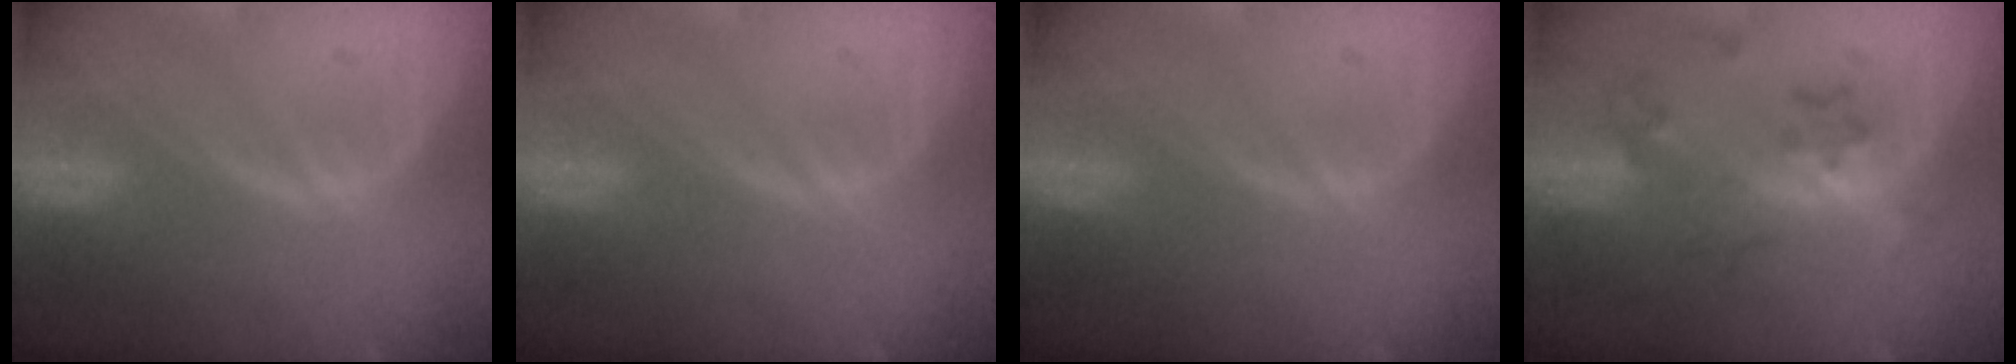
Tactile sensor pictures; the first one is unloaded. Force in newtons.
{"total": 0.0}
{"total": 0.0}
{"total": 7.0, "press": 6.2, "slide": 3.2}